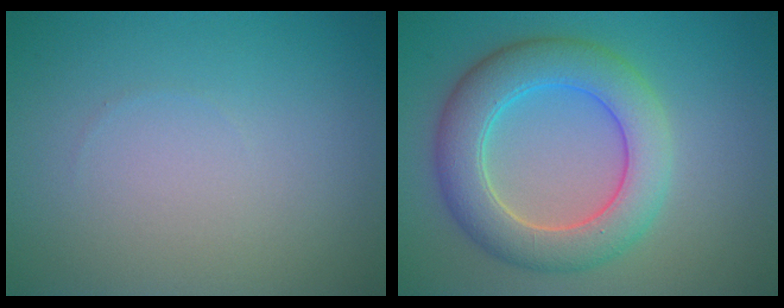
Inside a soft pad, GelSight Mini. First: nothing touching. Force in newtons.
{"total": 6.9, "press": 6.9, "slide": 0.2}